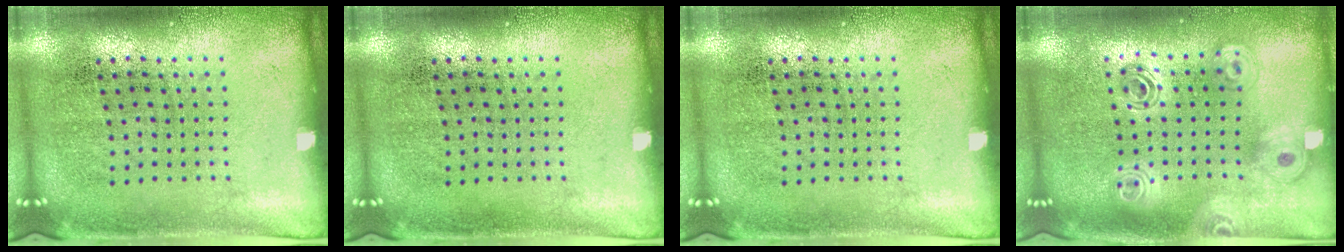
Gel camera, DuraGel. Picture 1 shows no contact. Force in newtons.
{"total": 0.0}
{"total": 0.0}
{"total": 1.8, "press": 1.6, "slide": 0.9}